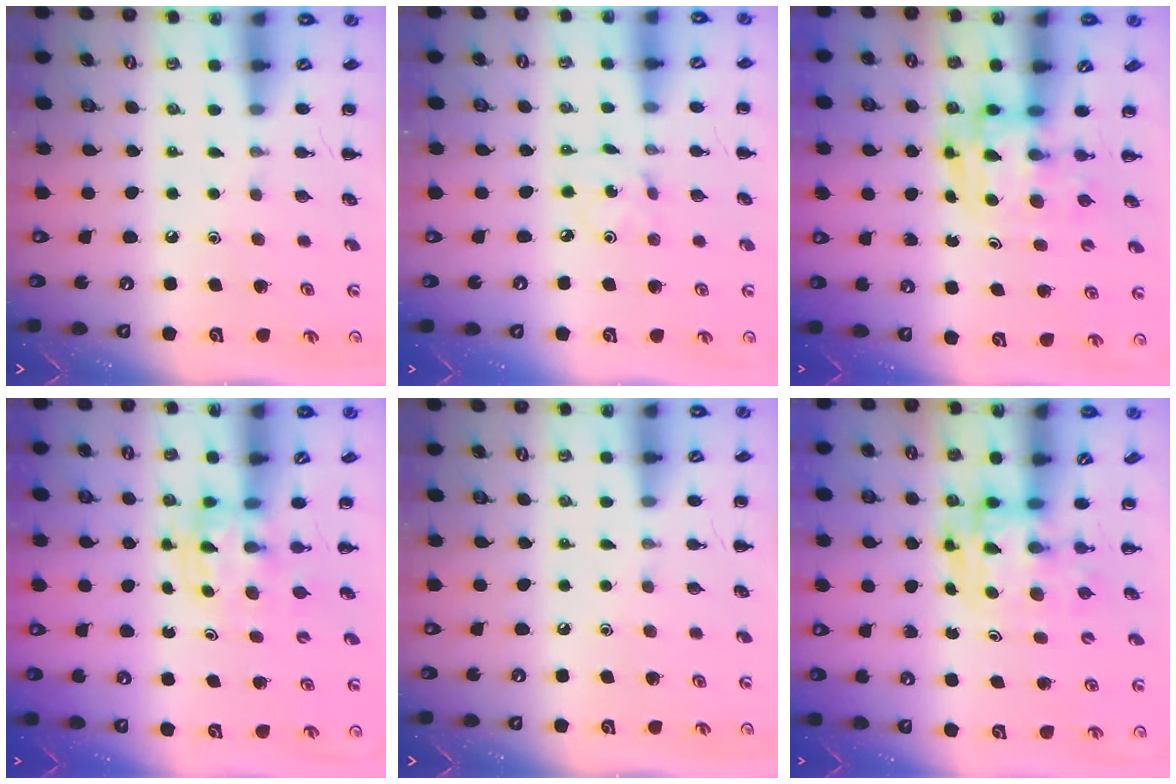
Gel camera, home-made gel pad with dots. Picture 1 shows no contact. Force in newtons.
{"total": 1.0, "press": 1.0, "slide": 0.3}
{"total": 3.6, "press": 3.6, "slide": 0.6}
{"total": 3.4, "press": 3.3, "slide": 0.5}
{"total": 0.0}
{"total": 3.3, "press": 3.3, "slide": 0.6}